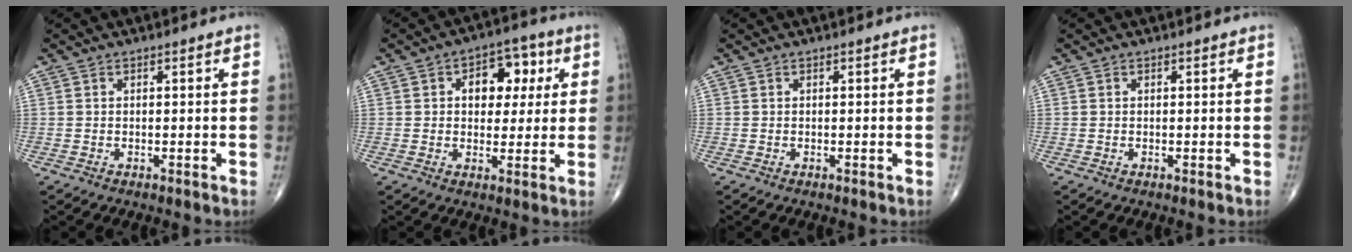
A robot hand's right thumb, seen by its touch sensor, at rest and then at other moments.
{"total": 9.4, "force": [2.4, 6.2, 6.6], "torque": [-0.045, 0.007, 0.031]}
{"total": 0.0}
{"total": 0.0}